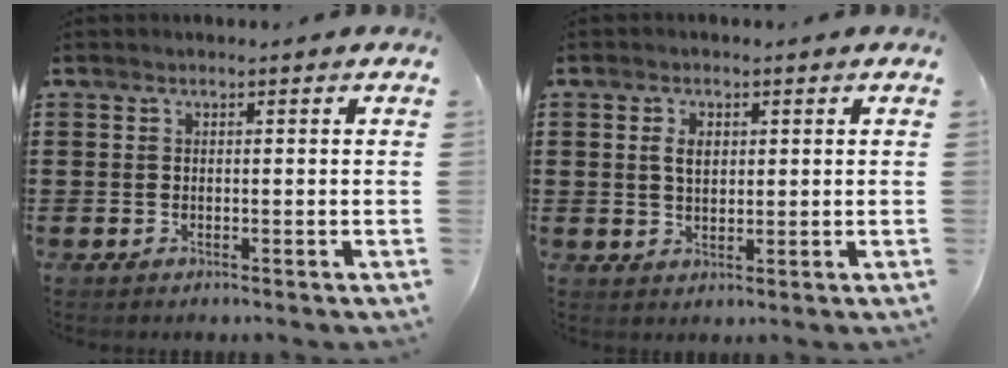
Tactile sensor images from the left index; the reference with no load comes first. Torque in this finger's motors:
{"motor_torque": [0.25, -0.04, 0.12, -0.02]}